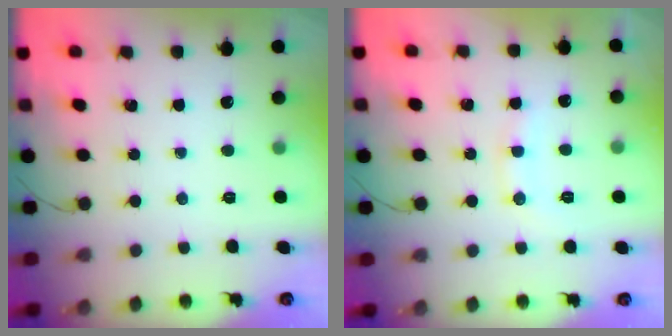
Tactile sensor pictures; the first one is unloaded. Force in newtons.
{"total": 7.4, "press": 7.3, "slide": 0.9}